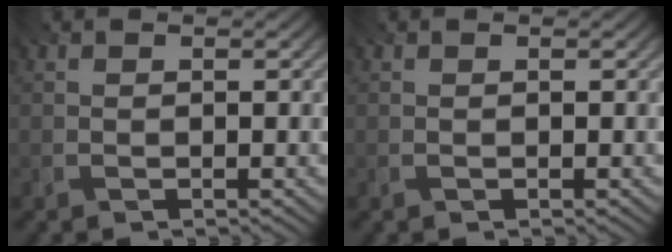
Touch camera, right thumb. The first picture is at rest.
{"total": 0.0}